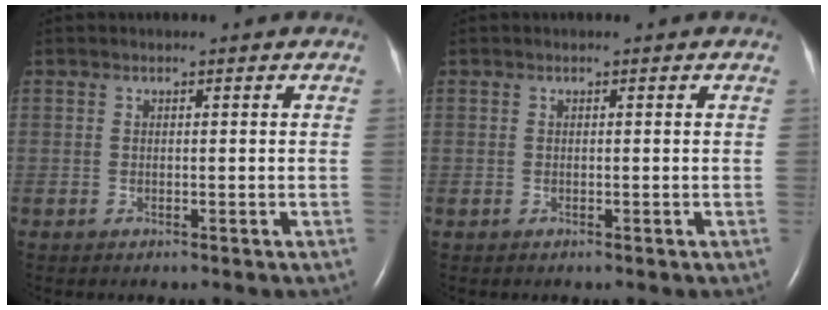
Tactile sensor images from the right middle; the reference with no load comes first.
{"total": 0.0}